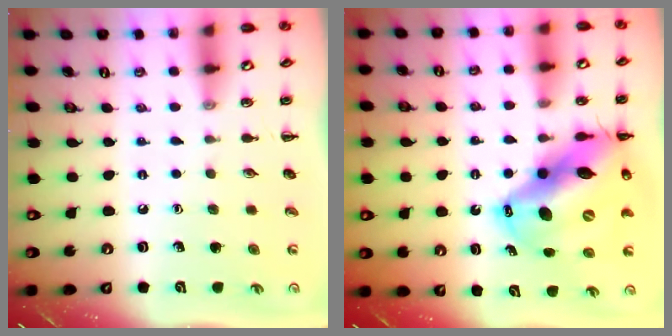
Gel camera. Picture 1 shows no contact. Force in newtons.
{"total": 19.8, "press": 18.9, "slide": 5.6}